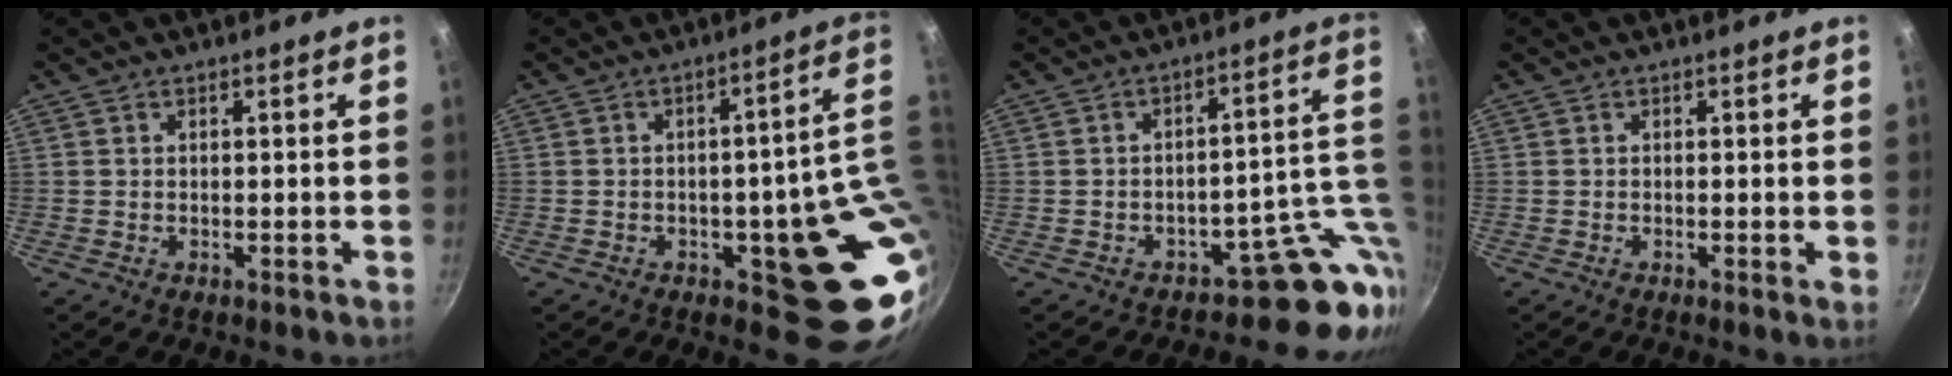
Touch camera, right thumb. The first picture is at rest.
{"total": 15.2, "force": [-0.3, 6.4, 13.8], "torque": [-0.104, 0.001, 0.006]}
{"total": 12.2, "force": [-4.6, 7.8, 8.2], "torque": [-0.021, 0.038, -0.065]}
{"total": 0.7, "force": [0.0, 0.0, 0.7], "torque": [-0.009, -0.003, -0.005]}